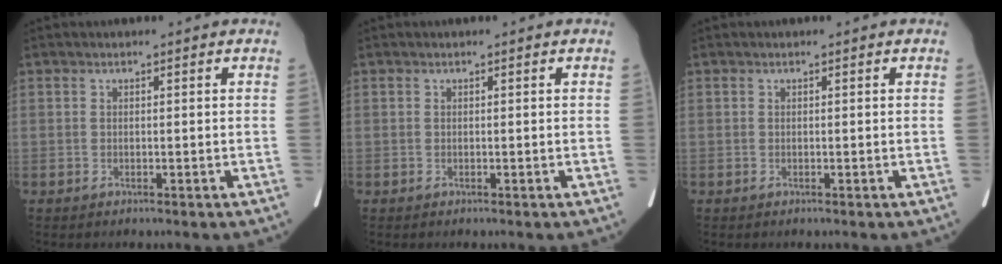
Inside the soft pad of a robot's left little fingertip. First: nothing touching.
{"total": 0.0}
{"total": 0.0}